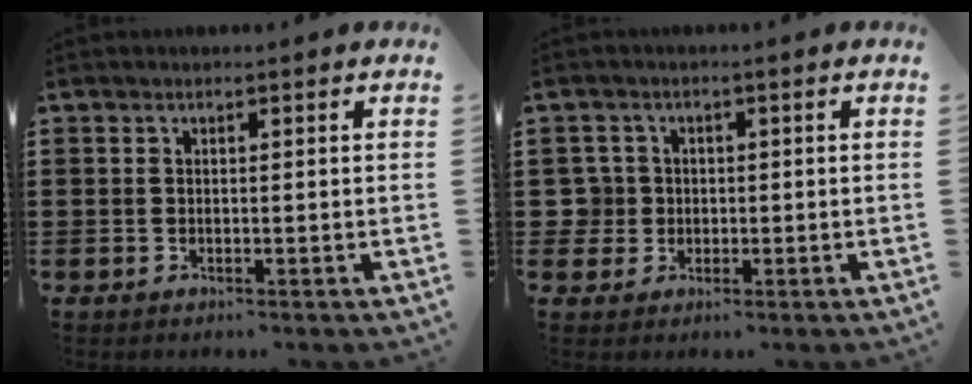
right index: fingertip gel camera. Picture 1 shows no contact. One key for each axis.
{"total": 3.4, "fx": -0.2, "fy": 3.3, "fz": 0.7, "tx": -0.045, "ty": 0.002, "tz": -0.010}